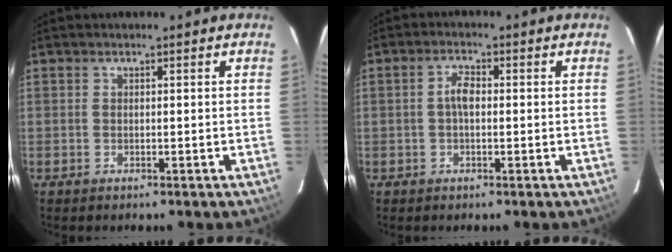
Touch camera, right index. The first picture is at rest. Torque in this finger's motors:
{"motor_torque": [0.64, 0.04, 0.40, 0.06]}